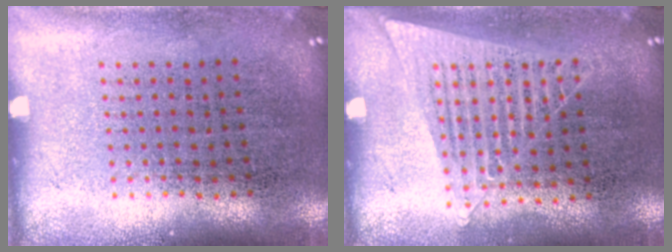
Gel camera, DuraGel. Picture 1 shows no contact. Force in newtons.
{"total": 1.1, "press": 1.0, "slide": 0.5}